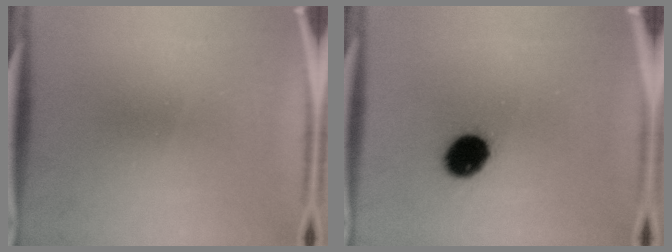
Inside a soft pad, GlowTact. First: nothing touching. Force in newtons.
{"total": 9.2}